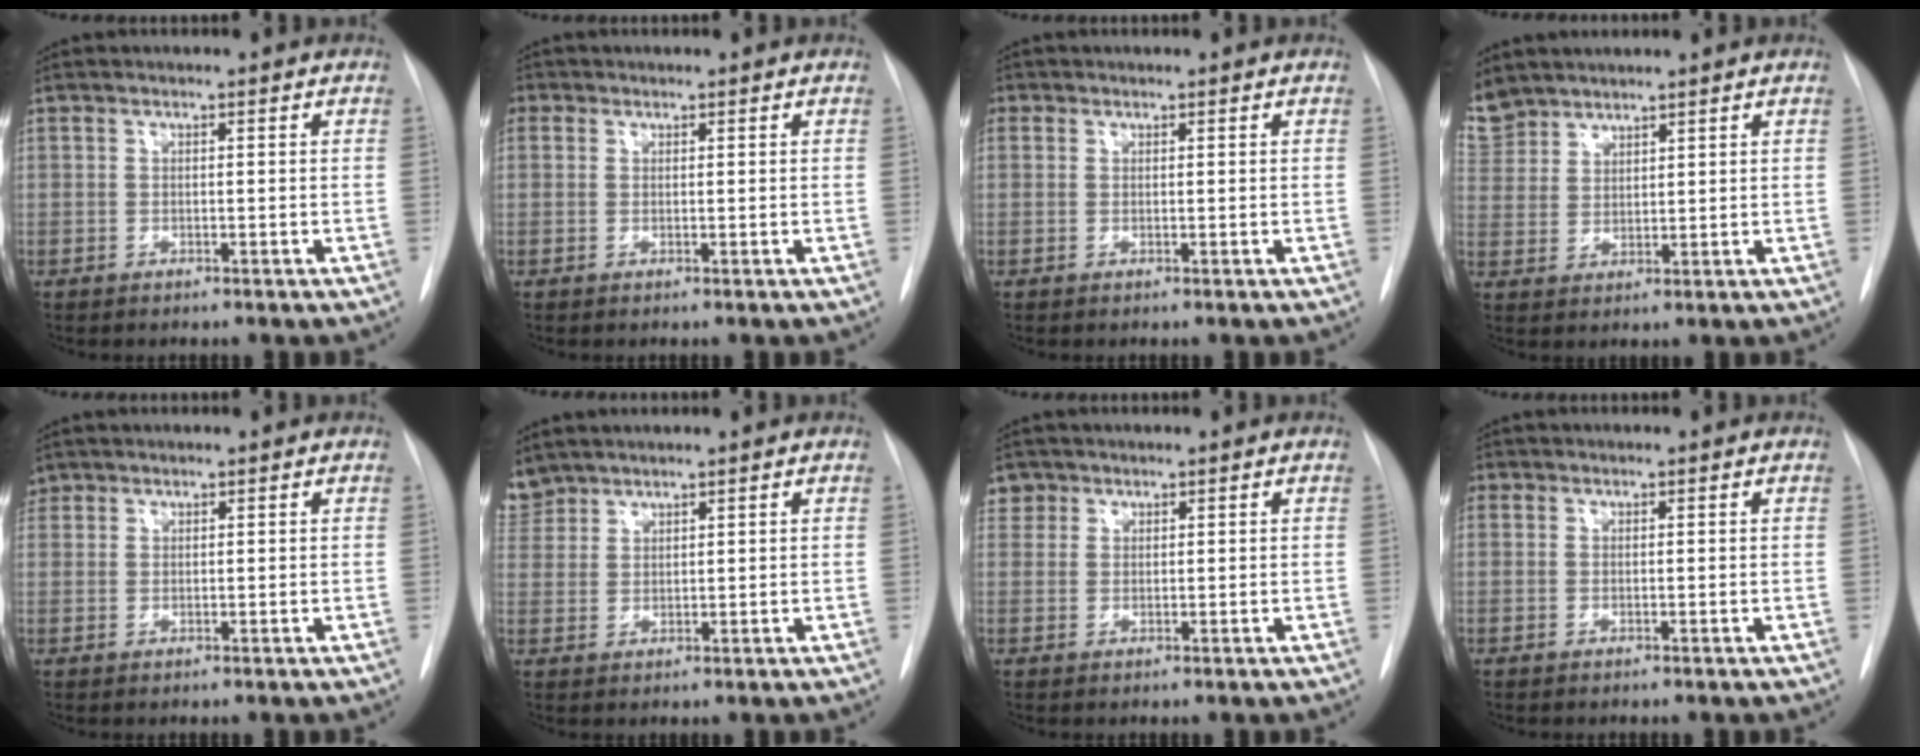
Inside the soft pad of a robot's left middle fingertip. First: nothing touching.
{"total": 1.7, "force": [0.7, 1.5, 0.2], "torque": [0.004, 0.006, 0.009]}
{"total": 1.2, "force": [0.5, 1.1, 0.1], "torque": [0.009, 0.003, 0.006]}
{"total": 7.9, "force": [6.8, 3.8, 1.0], "torque": [-0.030, 0.008, 0.144]}
{"total": 2.7, "force": [2.0, 1.8, -0.1], "torque": [0.006, 0.009, 0.039]}
{"total": 4.7, "force": [4.3, 1.8, -0.1], "torque": [0.003, 0.012, 0.093]}
{"total": 2.7, "force": [1.7, 2.1, -0.1], "torque": [0.012, 0.005, 0.027]}
{"total": 0.9, "force": [0.4, 0.8, 0.0], "torque": [0.011, 0.001, 0.004]}